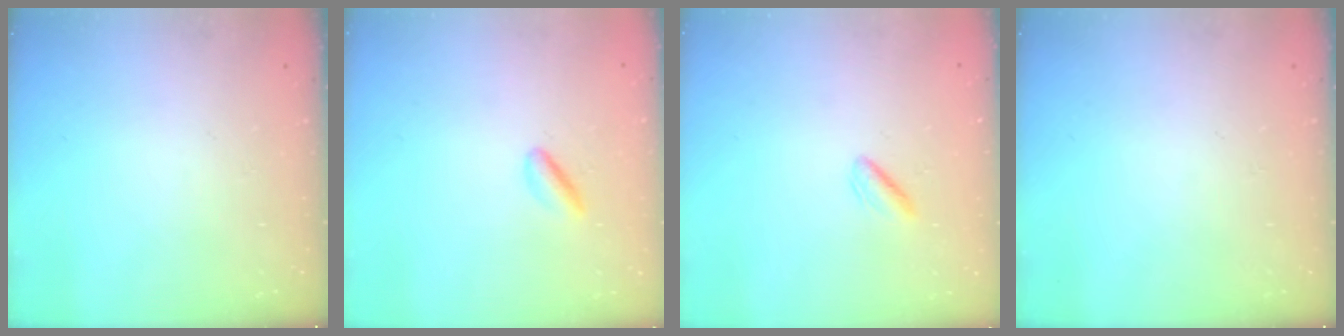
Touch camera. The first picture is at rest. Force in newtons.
{"total": 3.0, "press": 2.8, "slide": 1.1}
{"total": 1.7, "press": 1.3, "slide": 1.0}
{"total": 0.0}